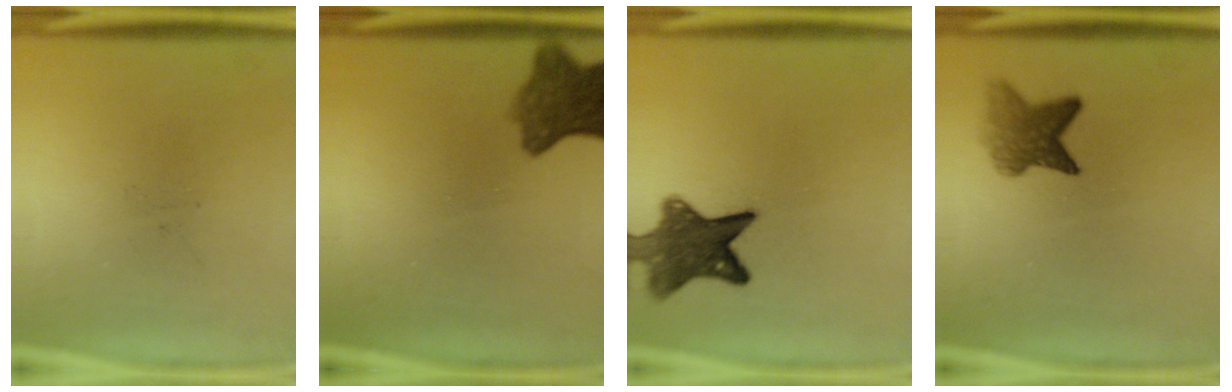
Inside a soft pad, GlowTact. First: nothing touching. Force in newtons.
{"total": 7.7}
{"total": 9.8}
{"total": 5.0}